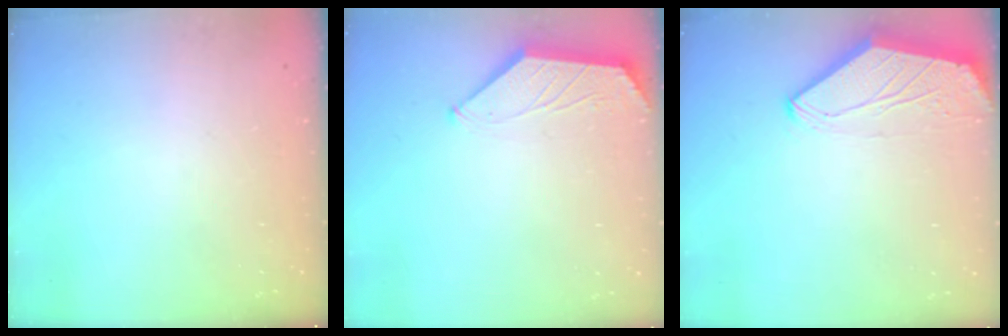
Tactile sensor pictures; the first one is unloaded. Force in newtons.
{"total": 0.0}
{"total": 0.0}